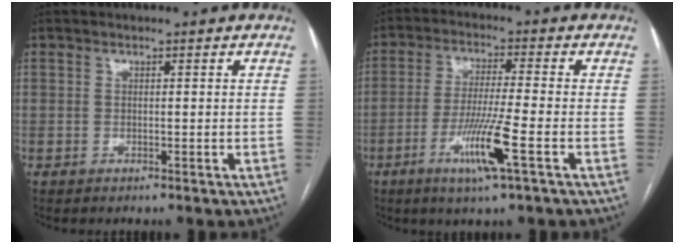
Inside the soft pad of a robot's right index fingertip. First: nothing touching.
{"total": 9.0, "force": [-3.7, -0.6, 8.2], "torque": [-0.159, -0.017, -0.071]}